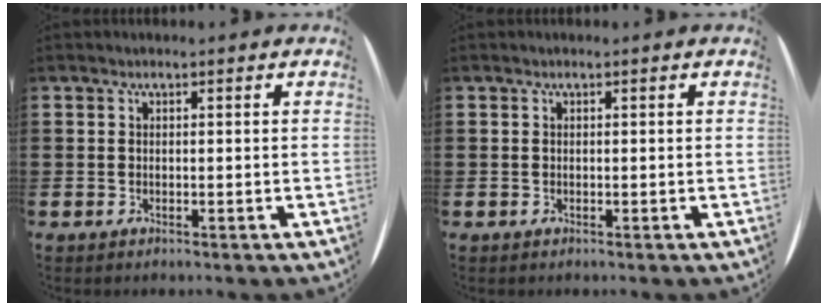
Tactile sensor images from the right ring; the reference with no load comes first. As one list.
[{"total": 0.0}]